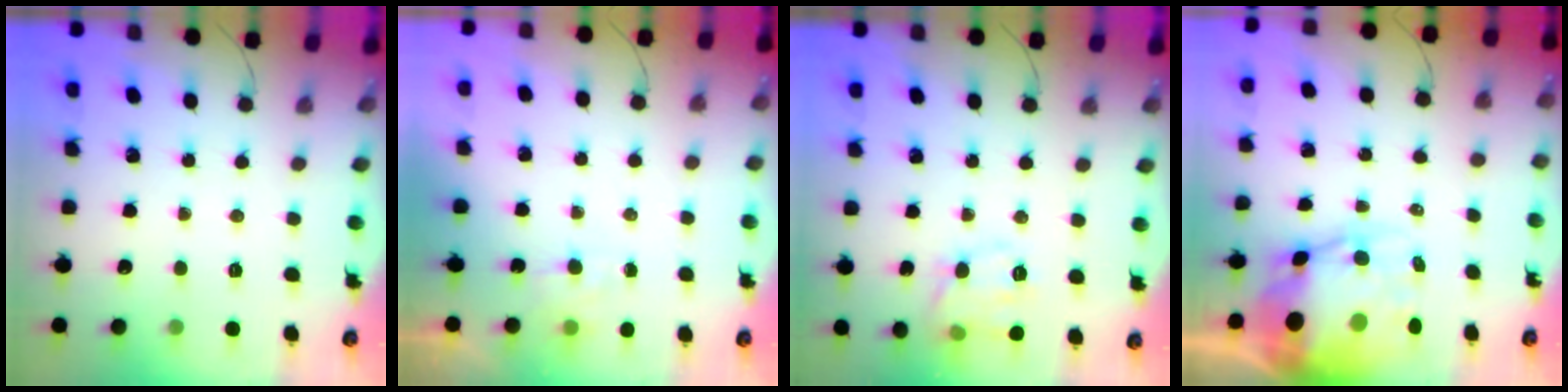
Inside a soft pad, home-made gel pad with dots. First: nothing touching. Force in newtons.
{"total": 5.0, "press": 4.7, "slide": 1.5}
{"total": 11.8, "press": 11.8, "slide": 0.6}
{"total": 14.4, "press": 13.8, "slide": 4.1}